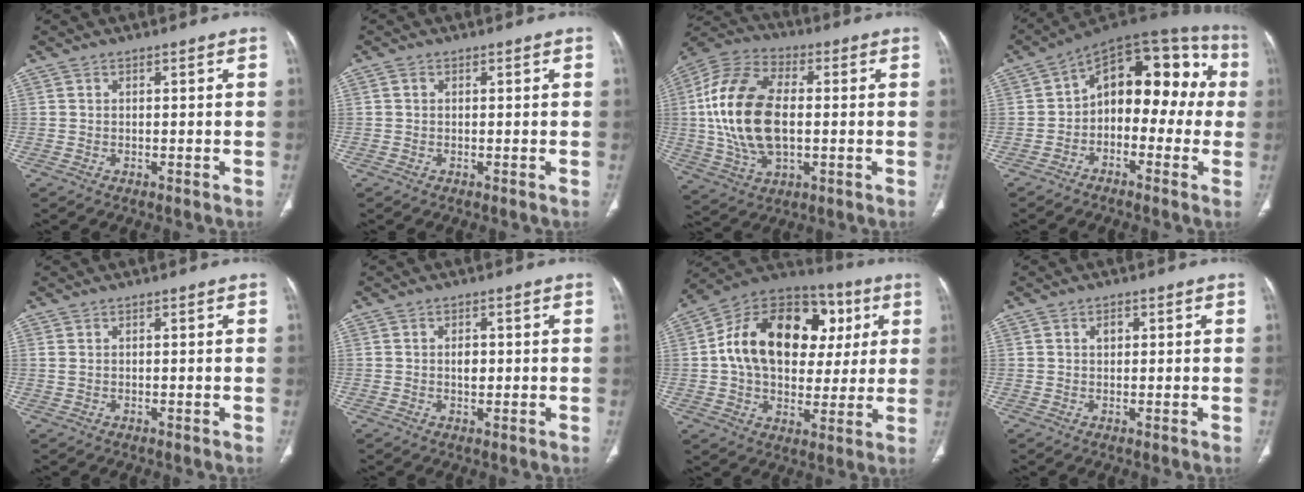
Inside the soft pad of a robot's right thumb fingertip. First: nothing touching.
{"total": 0.8, "force": [0.1, 0.7, 0.4], "torque": [-0.007, 0.003, 0.002]}
{"total": 20.1, "force": [0.3, 11.5, 16.5], "torque": [-0.338, 0.010, 0.008]}
{"total": 17.1, "force": [-0.1, 10.4, 13.6], "torque": [-0.131, 0.061, -0.019]}
{"total": 0.8, "force": [0.2, 0.5, 0.5], "torque": [-0.014, 0.008, 0.010]}
{"total": 2.3, "force": [0.1, 1.5, 1.7], "torque": [-0.021, 0.001, 0.002]}
{"total": 25.0, "force": [4.8, 17.0, 17.6], "torque": [-0.257, 0.025, 0.073]}
{"total": 1.7, "force": [0.5, 1.2, 1.0], "torque": [-0.012, 0.002, 0.007]}